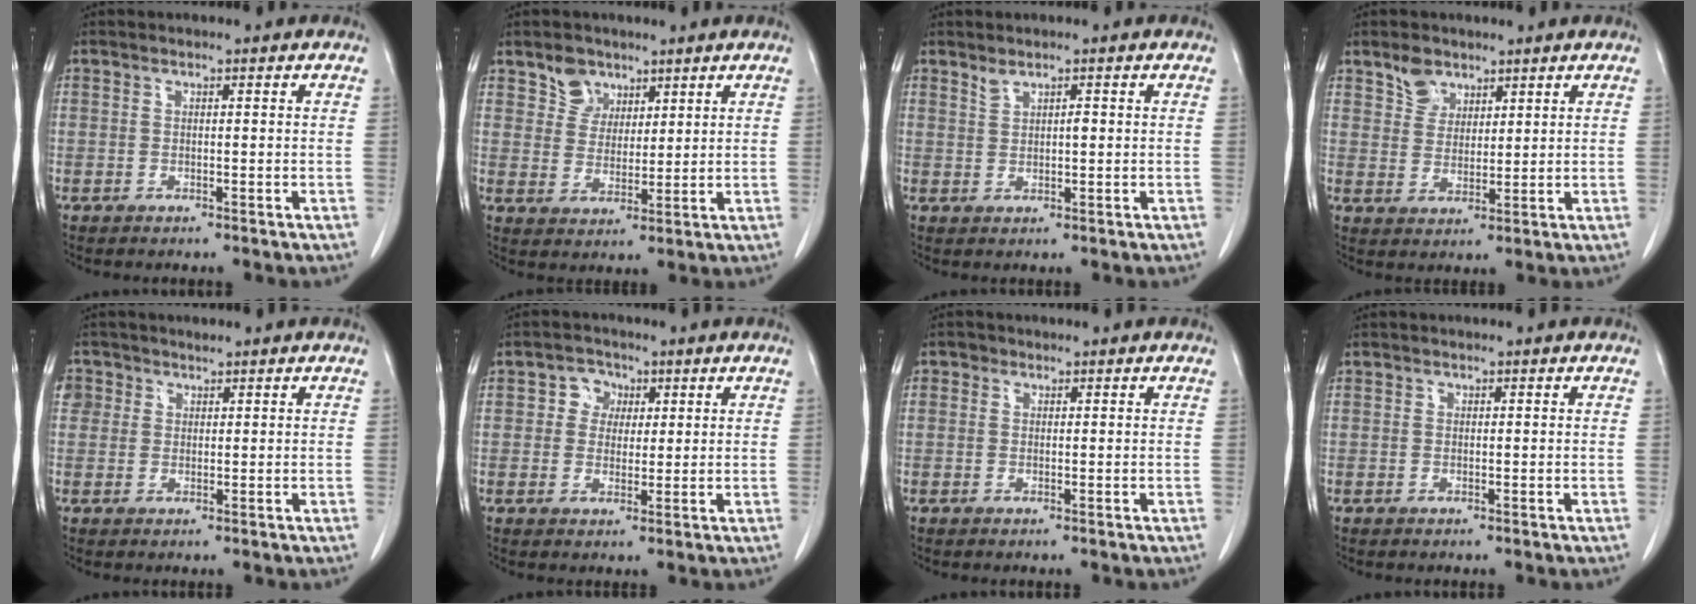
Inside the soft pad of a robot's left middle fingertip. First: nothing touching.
{"total": 4.6, "force": [3.1, 3.2, 0.8], "torque": [-0.014, 0.004, 0.060]}
{"total": 1.7, "force": [0.9, 0.7, 1.3], "torque": [-0.022, 0.002, 0.019]}
{"total": 4.0, "force": [2.9, 2.5, 1.1], "torque": [-0.020, 0.002, 0.057]}
{"total": 3.4, "force": [1.6, 3.0, 0.5], "torque": [-0.008, 0.009, 0.030]}
{"total": 3.8, "force": [1.1, 3.3, 1.4], "torque": [-0.020, 0.012, 0.017]}
{"total": 0.8, "force": [0.4, 0.7, 0.1], "torque": [0.001, 0.000, 0.002]}
{"total": 0.0}